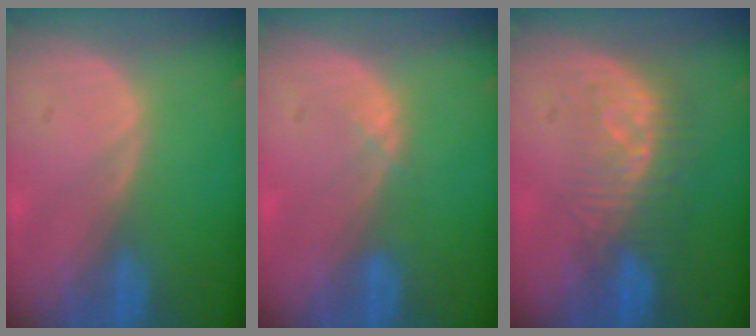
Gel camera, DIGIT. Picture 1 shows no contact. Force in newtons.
{"total": 0.9, "press": 0.9, "slide": 0.3}
{"total": 8.3, "press": 7.3, "slide": 3.9}